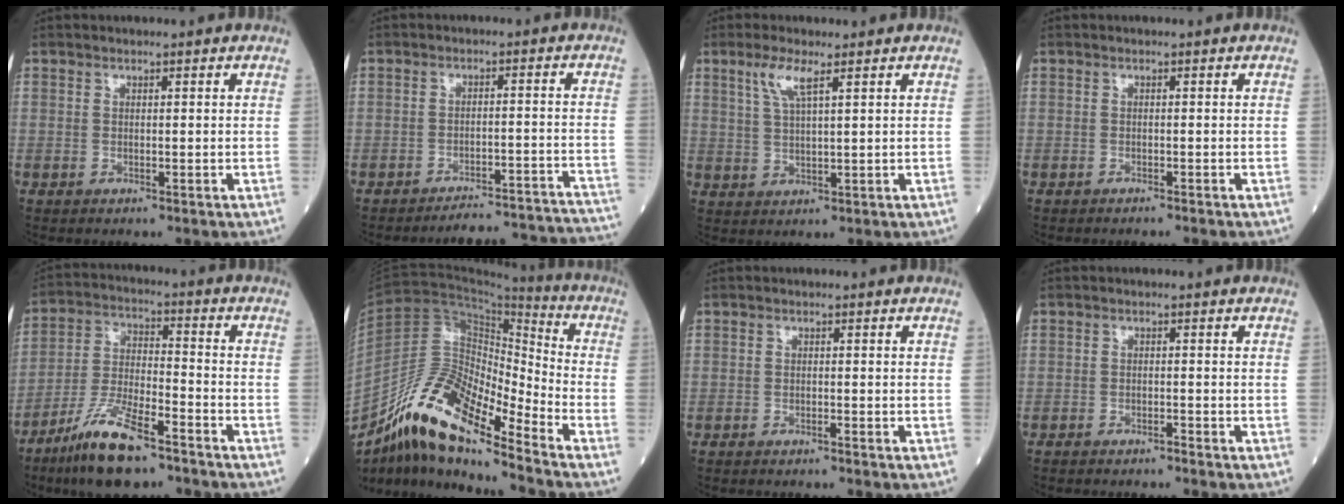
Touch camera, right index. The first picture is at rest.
{"total": 16.5, "force": [-16.4, -0.2, 2.0], "torque": [0.008, 0.017, -0.195]}
{"total": 4.3, "force": [2.4, 0.4, 3.6], "torque": [-0.082, 0.004, 0.053]}
{"total": 1.8, "force": [-1.6, -0.1, 0.7], "torque": [-0.013, 0.000, -0.017]}
{"total": 12.3, "force": [-8.7, 2.5, 8.4], "torque": [-0.175, -0.019, -0.161]}
{"total": 15.3, "force": [-11.4, 2.7, 9.8], "torque": [-0.183, 0.024, -0.200]}
{"total": 2.1, "force": [-1.9, -0.1, 1.0], "torque": [-0.016, 0.002, -0.021]}
{"total": 2.8, "force": [-2.6, 0.0, 1.0], "torque": [-0.015, 0.000, -0.033]}